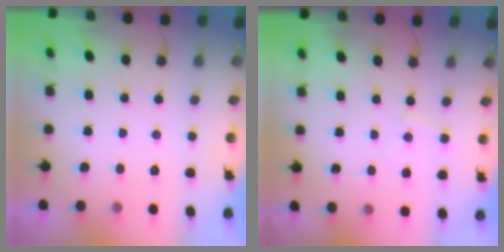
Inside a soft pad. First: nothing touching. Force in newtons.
{"total": 4.6, "press": 4.6, "slide": 0.3}